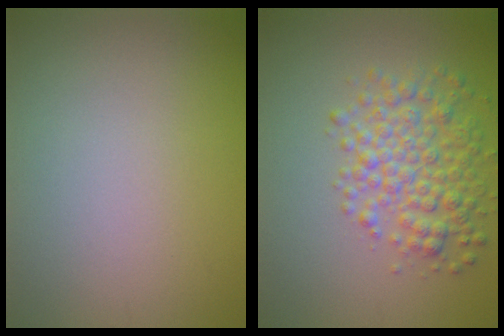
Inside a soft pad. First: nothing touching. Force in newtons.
{"total": 4.7, "press": 4.7, "slide": 0.0}